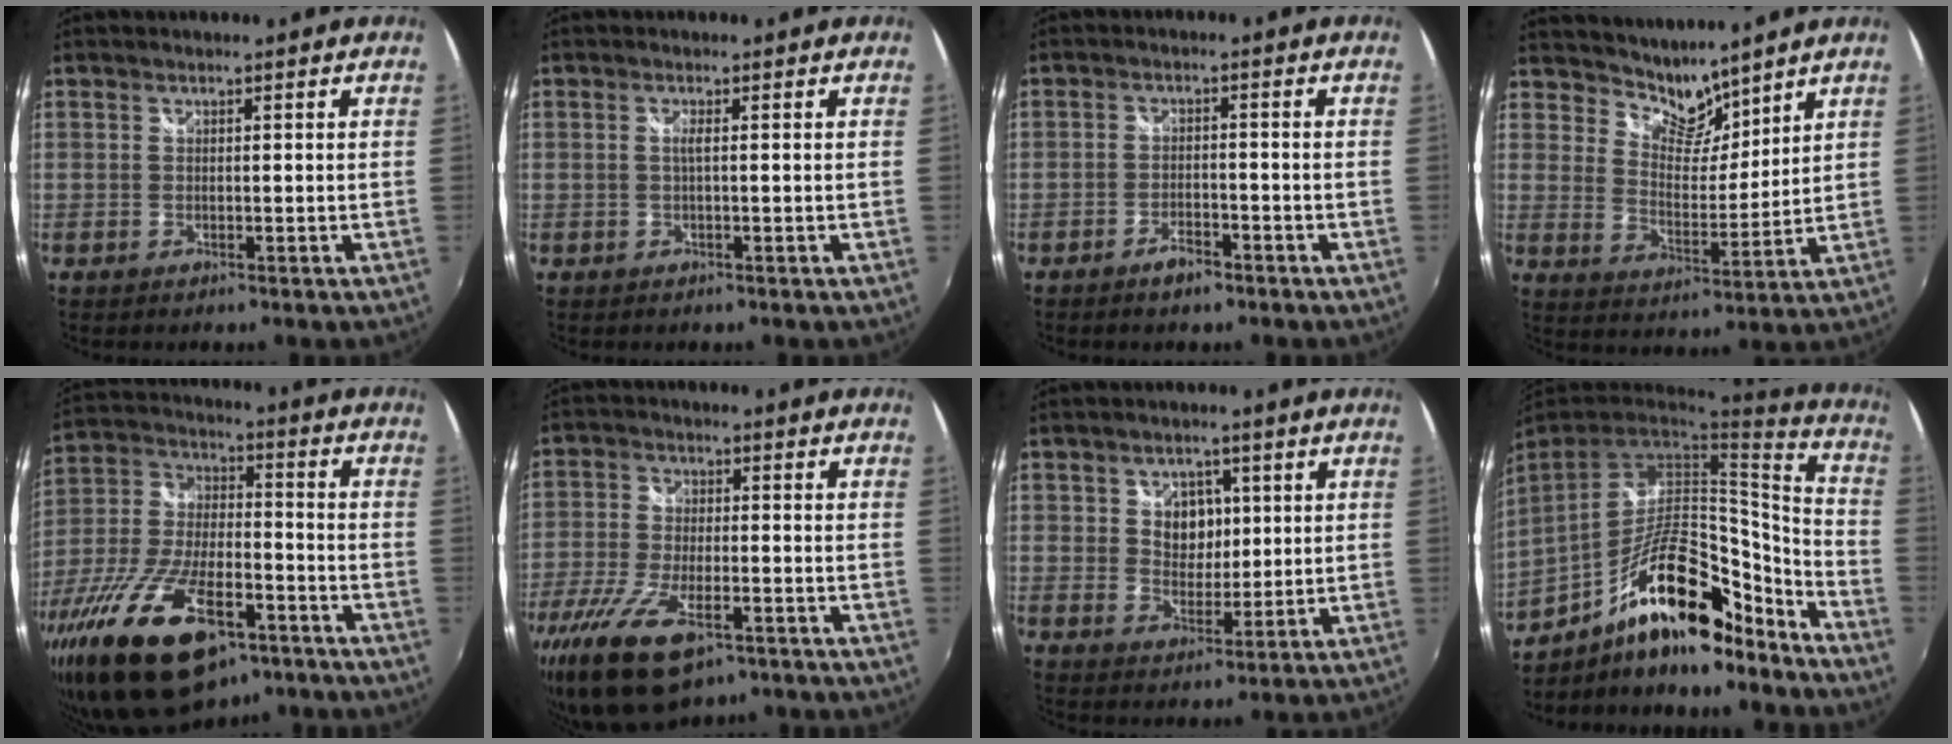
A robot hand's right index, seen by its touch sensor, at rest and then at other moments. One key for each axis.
{"total": 1.0, "fx": 0.0, "fy": -0.3, "fz": 1.0, "tx": -0.018, "ty": -0.001, "tz": -0.001}
{"total": 3.3, "fx": -2.5, "fy": 1.2, "fz": 1.9, "tx": -0.045, "ty": 0.002, "tz": -0.041}
{"total": 7.4, "fx": 6.7, "fy": 2.7, "fz": 1.6, "tx": -0.018, "ty": -0.007, "tz": 0.123}
{"total": 24.2, "fx": -14.4, "fy": 9.9, "fz": 16.8, "tx": -0.343, "ty": -0.043, "tz": -0.245}
{"total": 14.4, "fx": -8.8, "fy": 5.9, "fz": 9.7, "tx": -0.219, "ty": -0.041, "tz": -0.163}
{"total": 6.0, "fx": 1.5, "fy": 4.8, "fz": 3.3, "tx": -0.049, "ty": 0.006, "tz": 0.031}
{"total": 22.0, "fx": -13.8, "fy": 7.7, "fz": 15.2, "tx": -0.249, "ty": 0.003, "tz": -0.219}